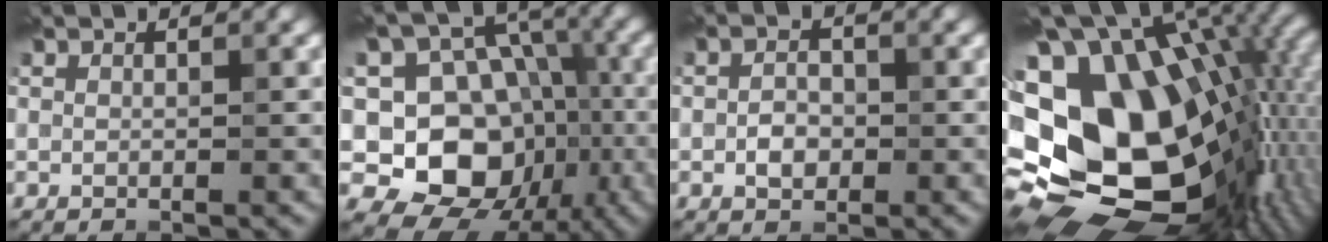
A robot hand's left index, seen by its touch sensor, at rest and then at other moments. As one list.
[{"total": 11.8, "force": [-2.2, 9.9, 6.1], "torque": [-0.091, -0.009, -0.057]}, {"total": 2.1, "force": [-0.6, 1.5, 1.3], "torque": [-0.025, -0.002, -0.015]}, {"total": 21.9, "force": [0.1, 14.3, 16.6], "torque": [-0.294, -0.005, 0.001]}]